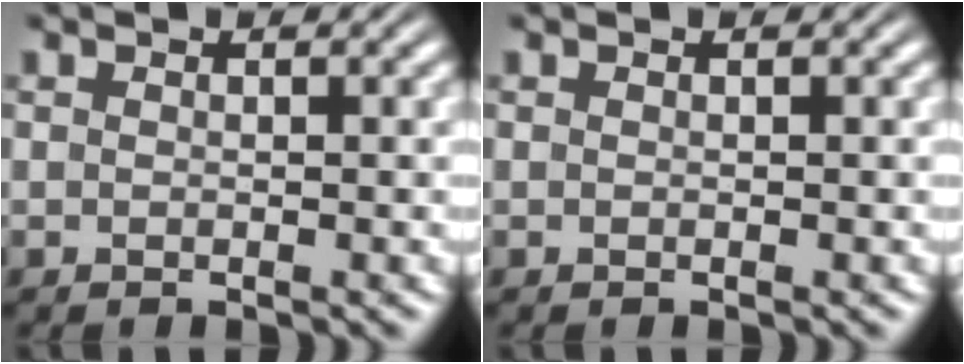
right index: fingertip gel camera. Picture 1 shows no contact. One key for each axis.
{"total": 0.0}